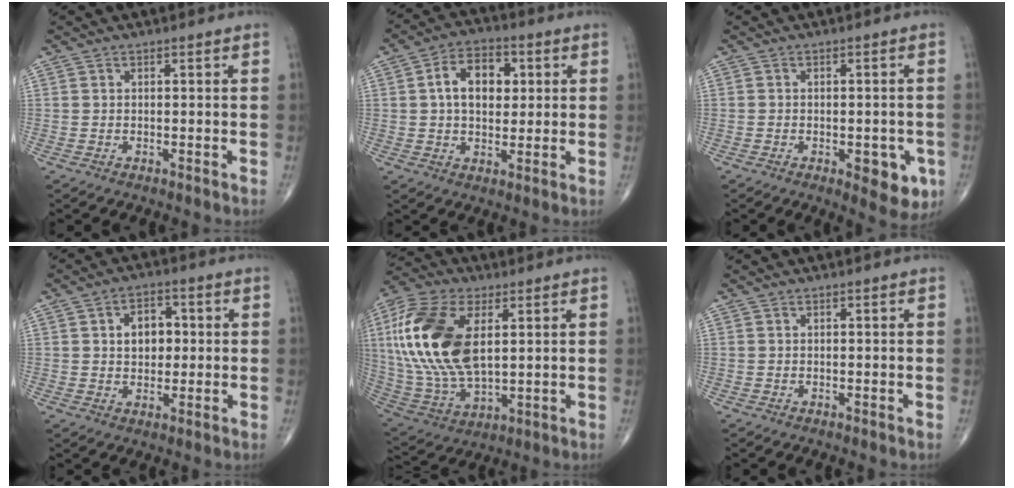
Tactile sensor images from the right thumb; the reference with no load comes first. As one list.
[{"total": 10.3, "force": [2.0, 6.8, 7.5], "torque": [-0.098, 0.009, 0.029]}, {"total": 6.9, "force": [-2.5, 3.2, 5.6], "torque": [-0.046, 0.001, -0.026]}, {"total": 6.8, "force": [1.1, 4.7, 4.7], "torque": [-0.046, 0.006, 0.014]}, {"total": 22.7, "force": [4.7, 12.1, 18.5], "torque": [-0.395, -0.014, 0.087]}, {"total": 0.0}]